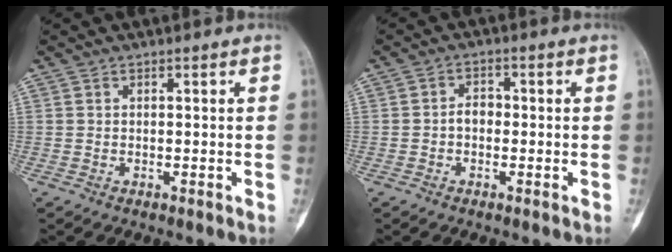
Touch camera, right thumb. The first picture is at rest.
{"total": 2.6, "force": [-0.5, 1.8, 1.7], "torque": [-0.013, 0.014, -0.016]}